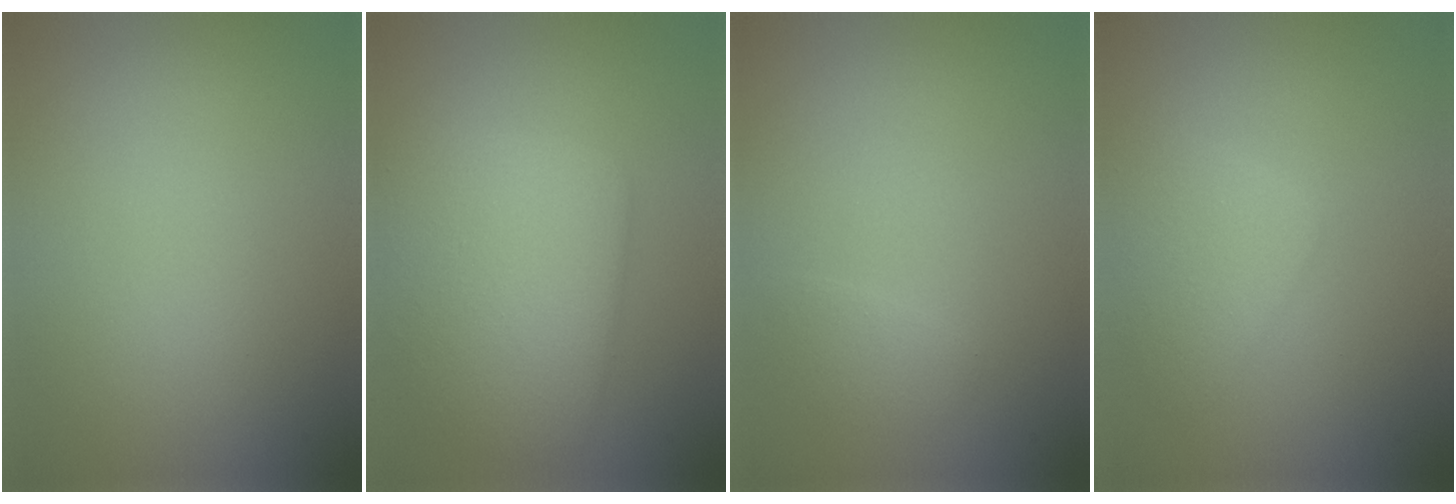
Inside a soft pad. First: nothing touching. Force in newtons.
{"total": 6.0, "press": 6.0, "slide": 0.3}
{"total": 0.9, "press": 0.9, "slide": 0.0}
{"total": 2.5, "press": 2.5, "slide": 0.2}